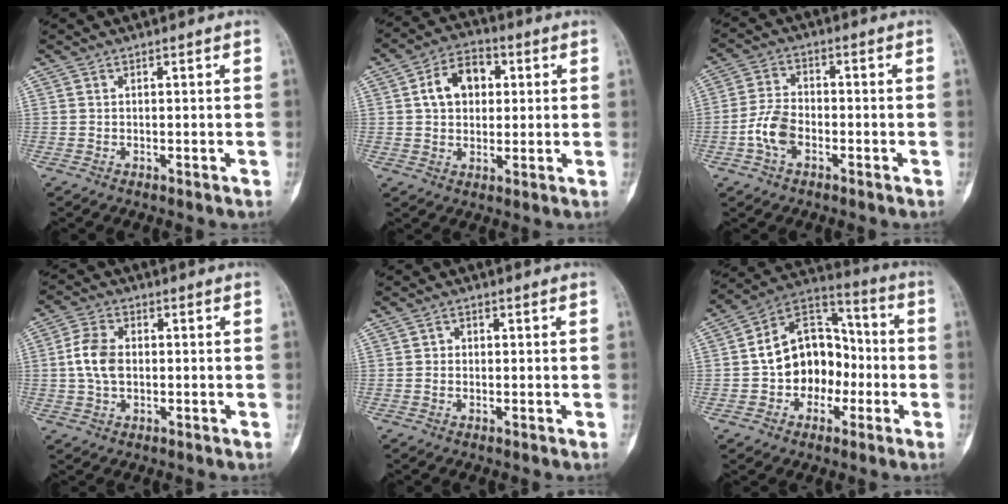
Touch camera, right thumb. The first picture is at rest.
{"total": 9.7, "force": [2.1, 6.9, 6.5], "torque": [-0.083, 0.011, 0.029]}
{"total": 6.7, "force": [-2.4, 4.1, 4.7], "torque": [-0.093, 0.021, -0.051]}
{"total": 7.0, "force": [0.2, 4.7, 5.2], "torque": [-0.102, 0.011, 0.002]}
{"total": 1.4, "force": [0.1, 1.3, 0.6], "torque": [-0.001, 0.004, -0.001]}
{"total": 15.4, "force": [-2.4, 11.7, 9.7], "torque": [-0.104, 0.047, -0.048]}